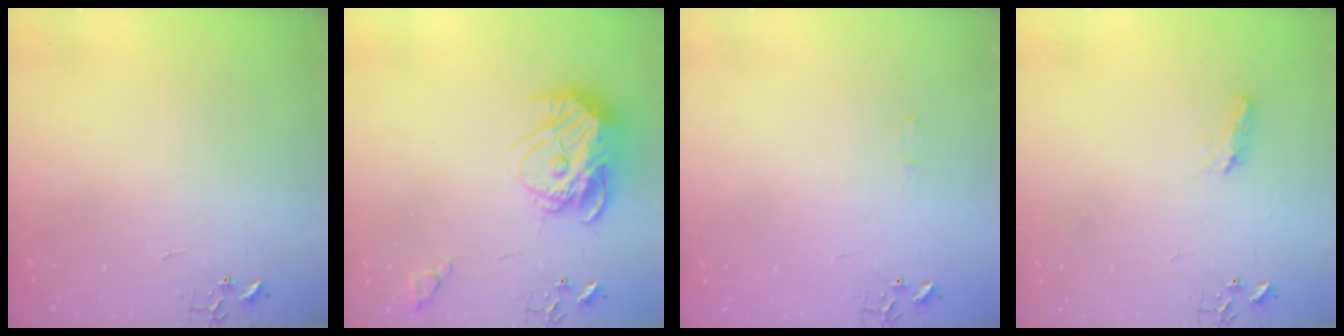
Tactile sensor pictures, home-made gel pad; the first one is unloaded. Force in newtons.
{"total": 16.3, "press": 16.2, "slide": 1.6}
{"total": 4.6, "press": 4.6, "slide": 0.7}
{"total": 6.5, "press": 6.4, "slide": 0.7}